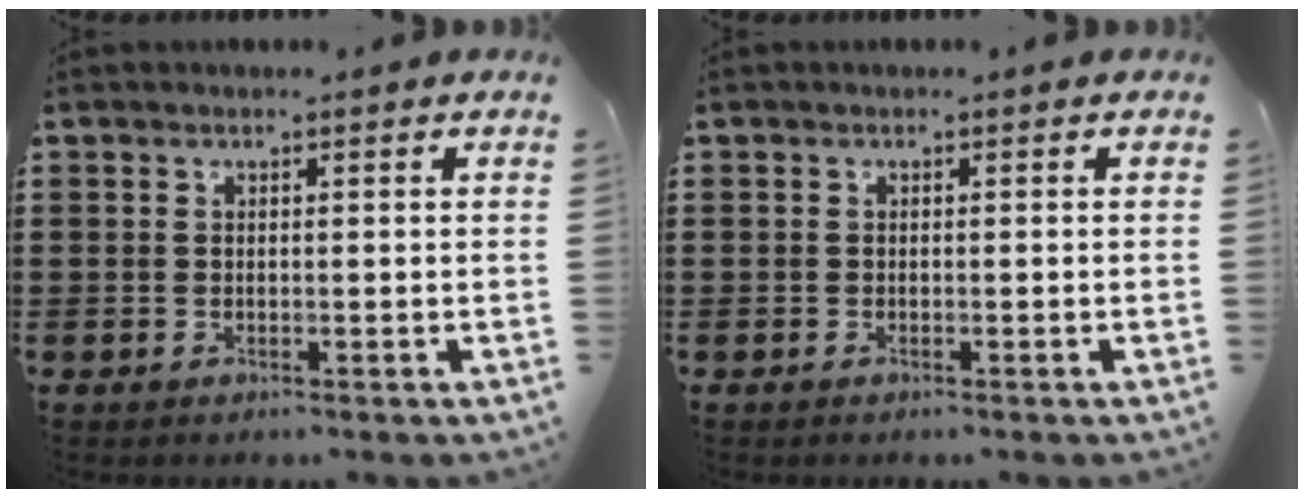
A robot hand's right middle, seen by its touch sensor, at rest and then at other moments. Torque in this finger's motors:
{"motor_torque": [0.07, 0.14, 0.04, 0.00]}